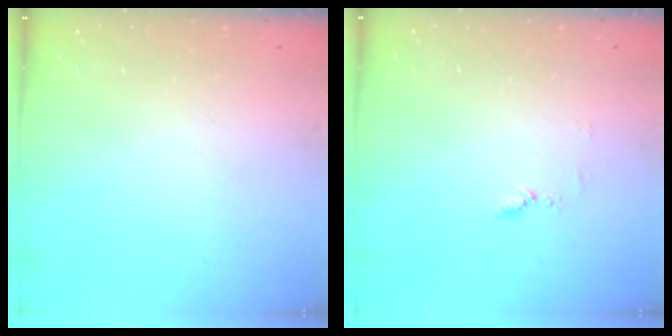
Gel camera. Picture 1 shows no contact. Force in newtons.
{"total": 5.1, "press": 5.0, "slide": 0.6}